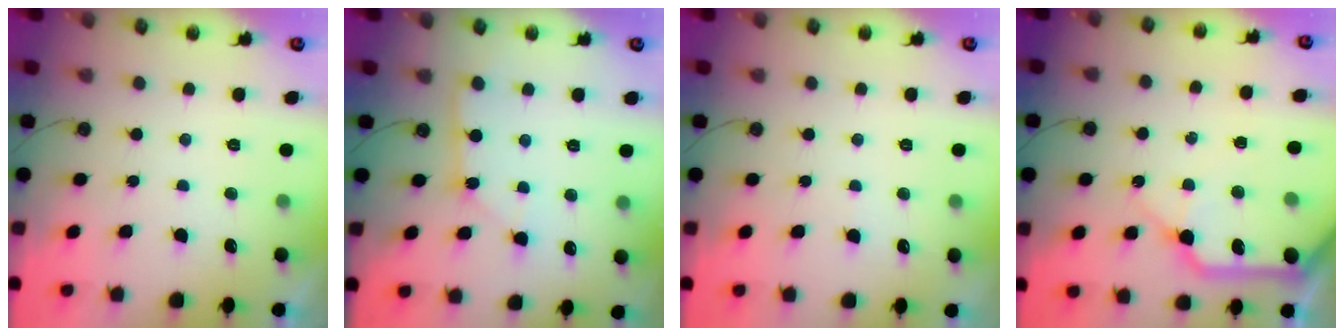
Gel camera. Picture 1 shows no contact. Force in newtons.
{"total": 2.9, "press": 2.9, "slide": 0.2}
{"total": 2.5, "press": 2.4, "slide": 0.4}
{"total": 15.8, "press": 15.6, "slide": 2.3}